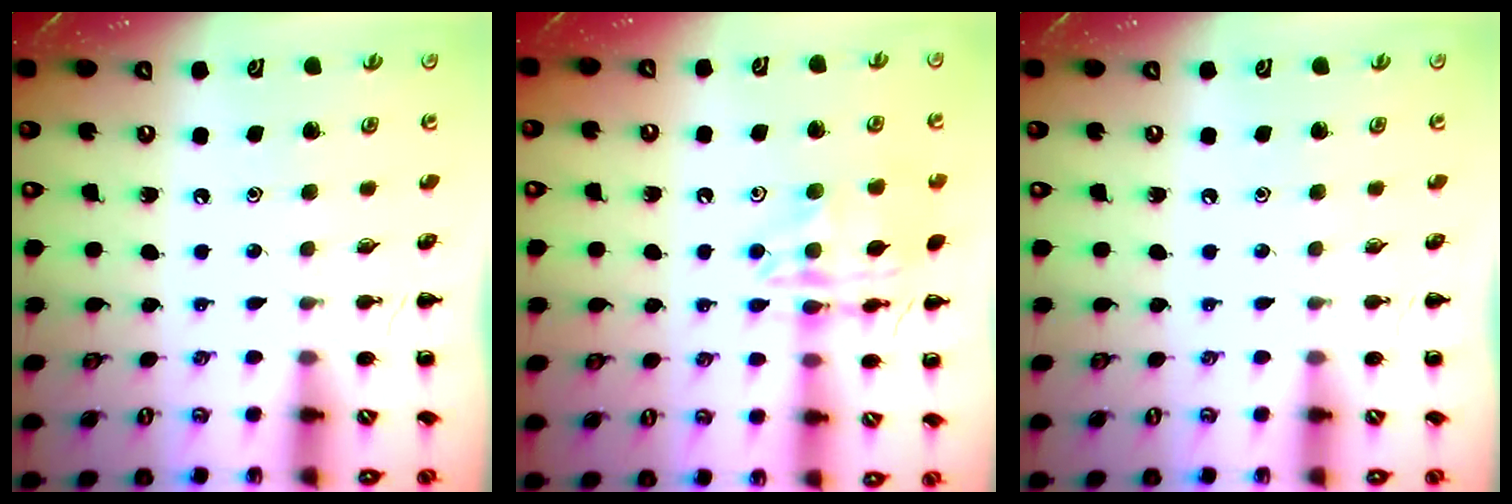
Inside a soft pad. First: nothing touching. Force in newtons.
{"total": 15.2, "press": 15.2, "slide": 0.8}
{"total": 0.0}